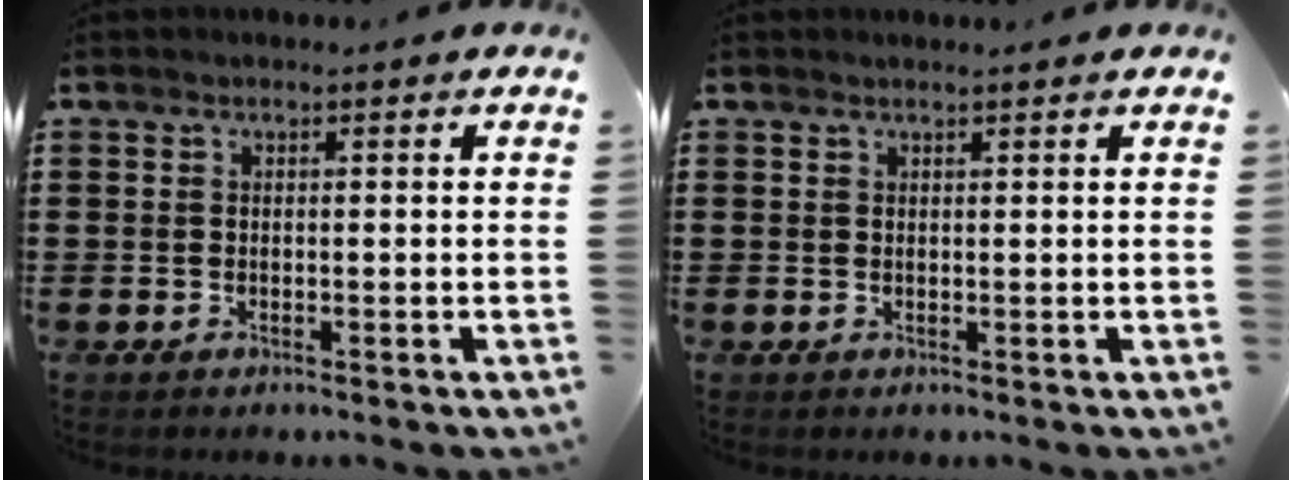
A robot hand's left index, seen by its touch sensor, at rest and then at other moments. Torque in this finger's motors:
{"motor_torque": [-0.10, 0.65, 0.01, 0.00]}